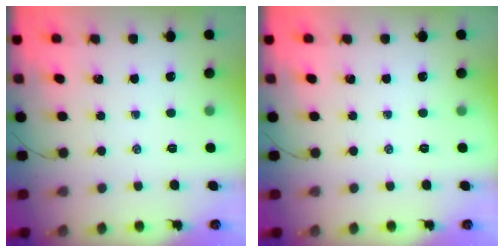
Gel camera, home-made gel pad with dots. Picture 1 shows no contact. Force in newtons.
{"total": 0.0}